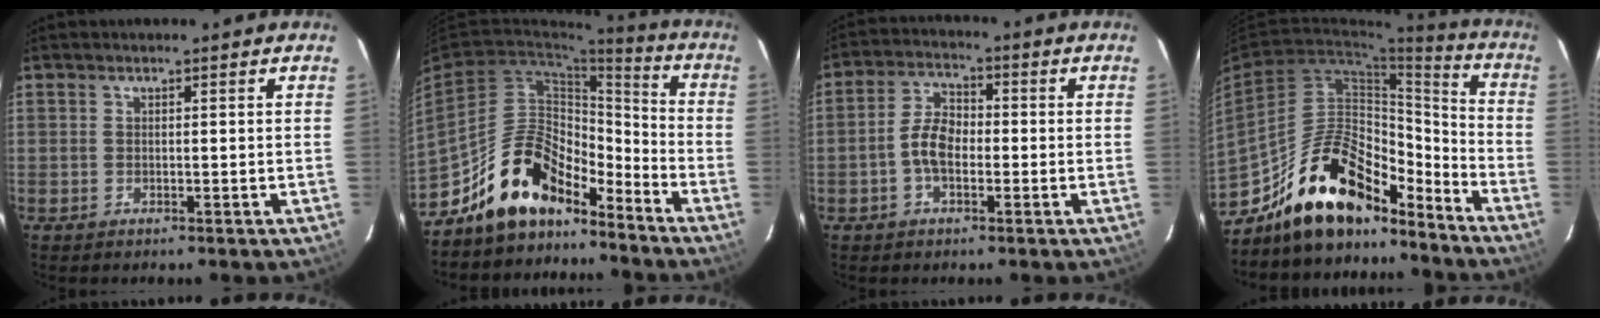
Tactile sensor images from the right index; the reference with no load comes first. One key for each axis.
{"total": 14.8, "fx": -11.7, "fy": 6.7, "fz": 6.1, "tx": -0.120, "ty": 0.041, "tz": -0.191}
{"total": 6.0, "fx": -1.5, "fy": 3.5, "fz": 4.7, "tx": -0.097, "ty": 0.016, "tz": -0.029}
{"total": 19.5, "fx": -15.4, "fy": 8.0, "fz": 8.9, "tx": -0.156, "ty": 0.043, "tz": -0.242}